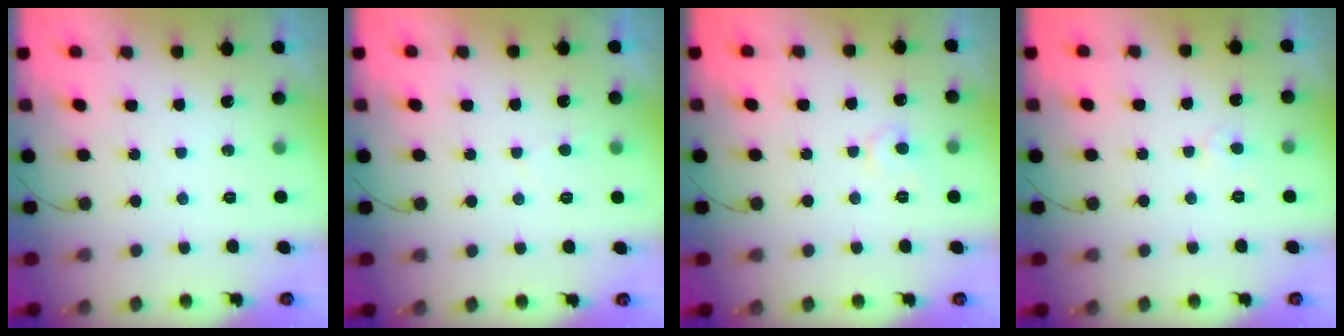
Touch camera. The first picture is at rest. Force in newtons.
{"total": 2.5, "press": 2.5, "slide": 0.2}
{"total": 6.3, "press": 6.3, "slide": 0.7}
{"total": 3.1, "press": 3.0, "slide": 0.4}